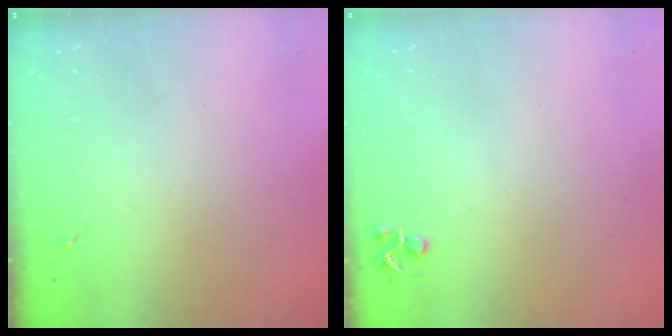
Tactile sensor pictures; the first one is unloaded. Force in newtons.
{"total": 4.1, "press": 4.1, "slide": 0.5}